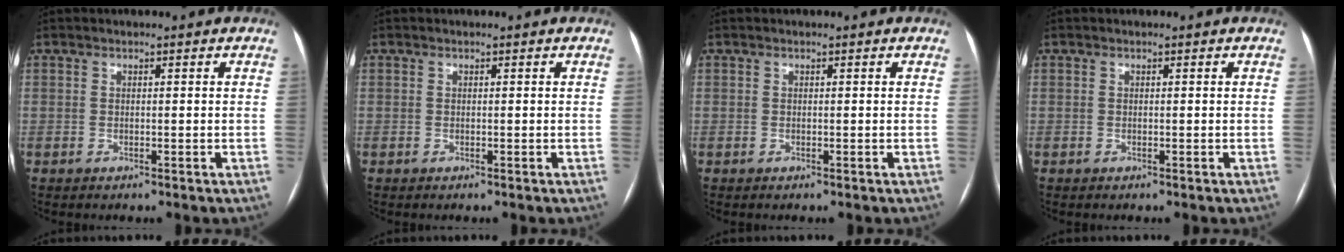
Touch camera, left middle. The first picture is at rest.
{"total": 0.0}
{"total": 0.0}
{"total": 0.0}